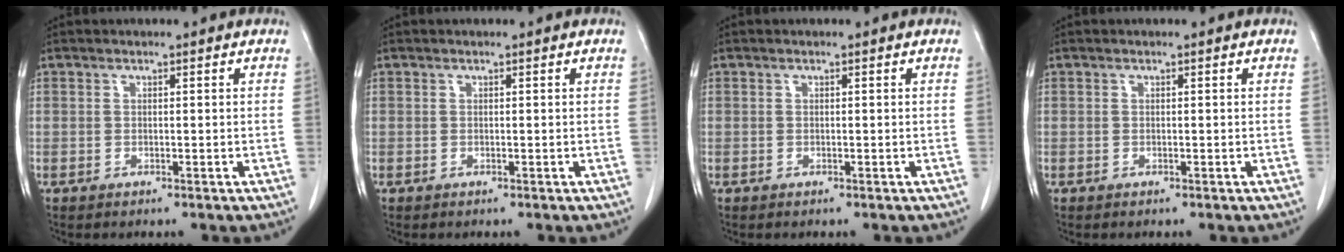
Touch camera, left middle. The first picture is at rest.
{"total": 0.0}
{"total": 0.0}
{"total": 0.0}